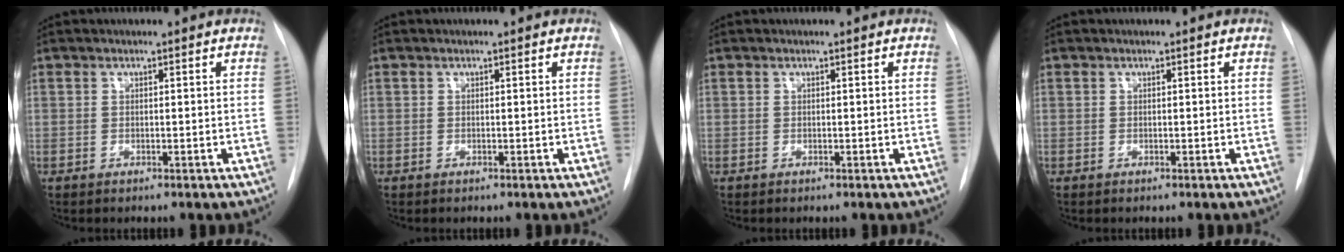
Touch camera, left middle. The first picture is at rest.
{"total": 0.0}
{"total": 0.0}
{"total": 0.0}